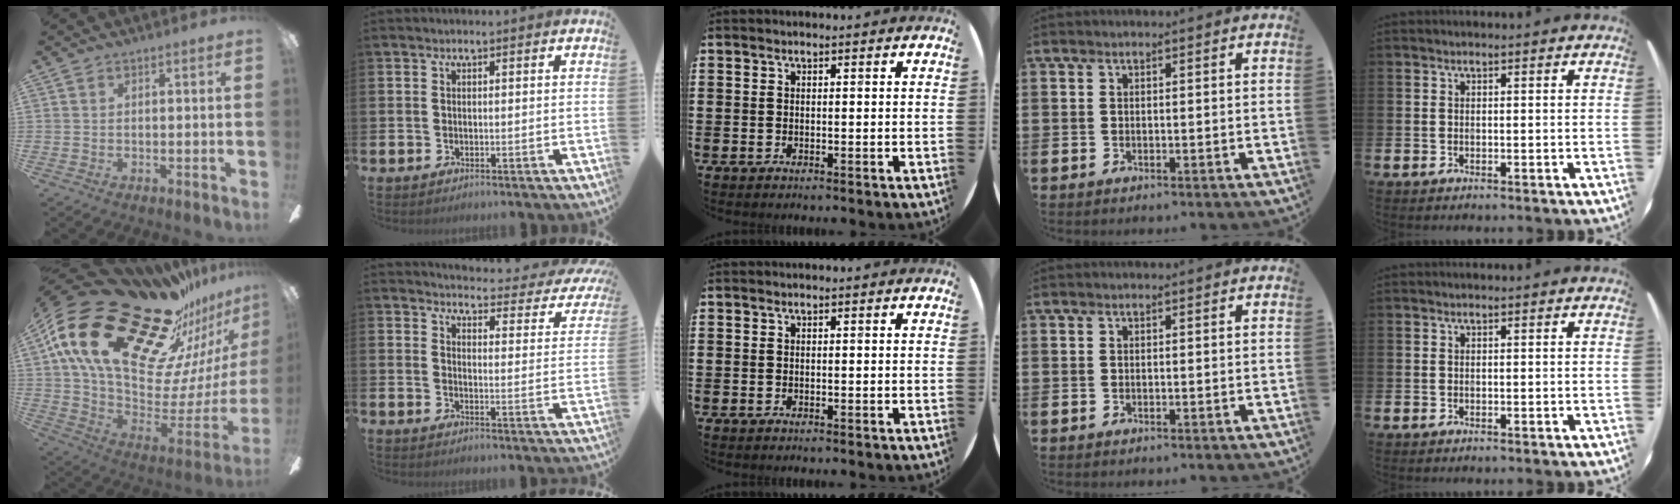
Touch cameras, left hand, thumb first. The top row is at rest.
{"thumb": {"total": 31.2, "force": [21.3, 13.9, 18.0], "torque": [-0.271, -0.187, 0.416]}, "index": {"total": 3.1, "force": [2.9, 0.8, 0.7], "torque": [-0.026, -0.032, 0.042]}}